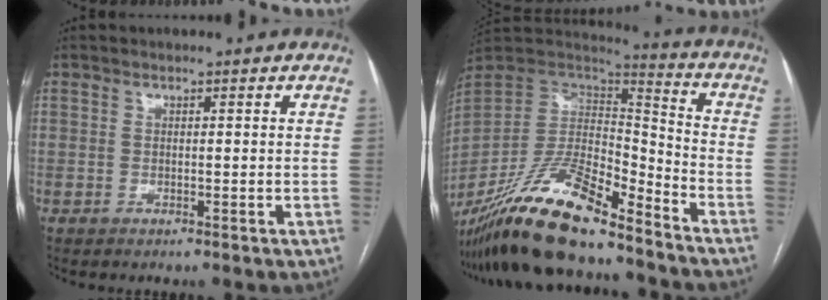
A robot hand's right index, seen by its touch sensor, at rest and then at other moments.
{"total": 21.7, "force": [-16.8, 5.0, 12.8], "torque": [-0.265, -0.010, -0.307]}